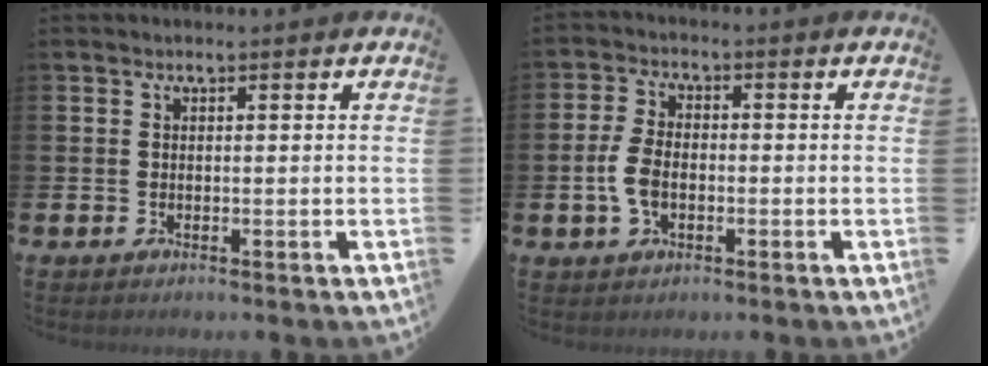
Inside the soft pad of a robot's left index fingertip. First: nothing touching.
{"total": 4.8, "force": [-0.7, 2.9, 3.7], "torque": [-0.073, 0.001, -0.017]}